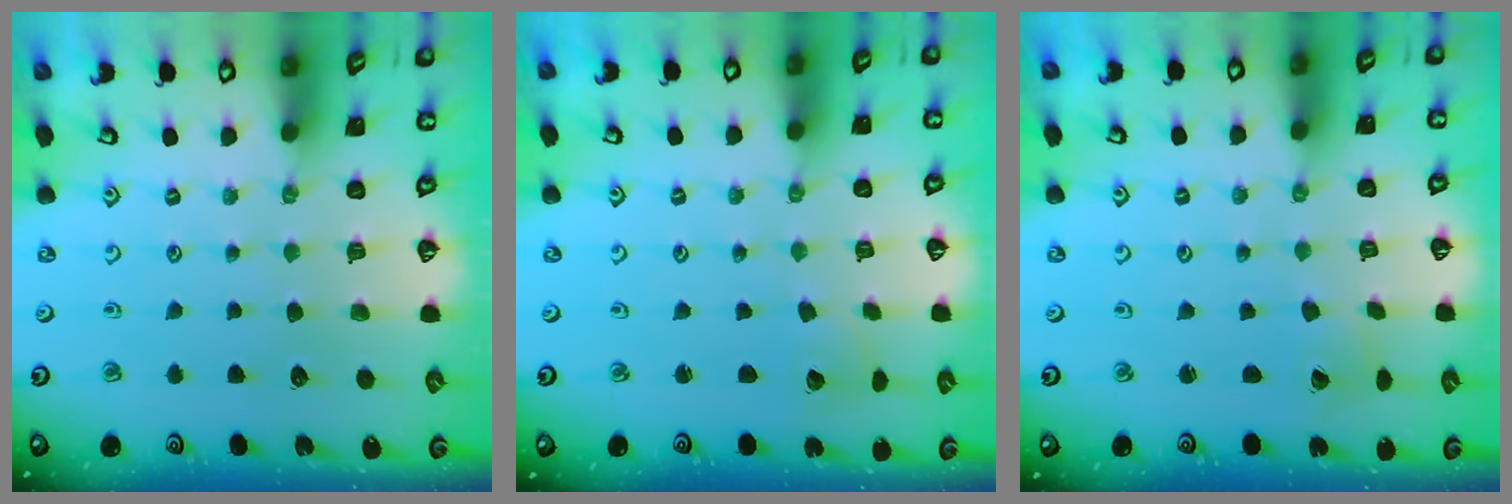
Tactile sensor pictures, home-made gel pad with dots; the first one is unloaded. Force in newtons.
{"total": 2.0, "press": 2.0, "slide": 0.1}
{"total": 2.3, "press": 2.3, "slide": 0.2}